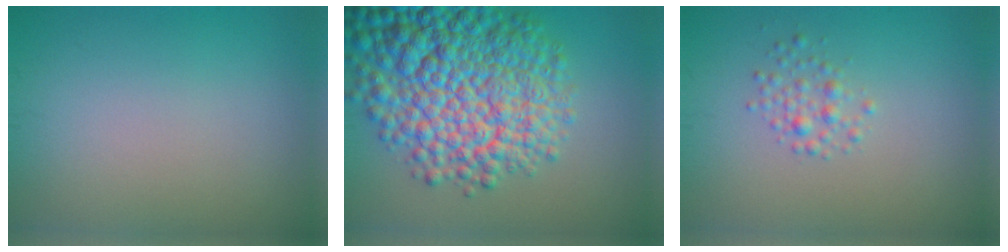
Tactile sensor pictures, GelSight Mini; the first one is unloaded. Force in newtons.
{"total": 13.4, "press": 13.4, "slide": 0.4}
{"total": 1.6, "press": 1.6, "slide": 0.1}